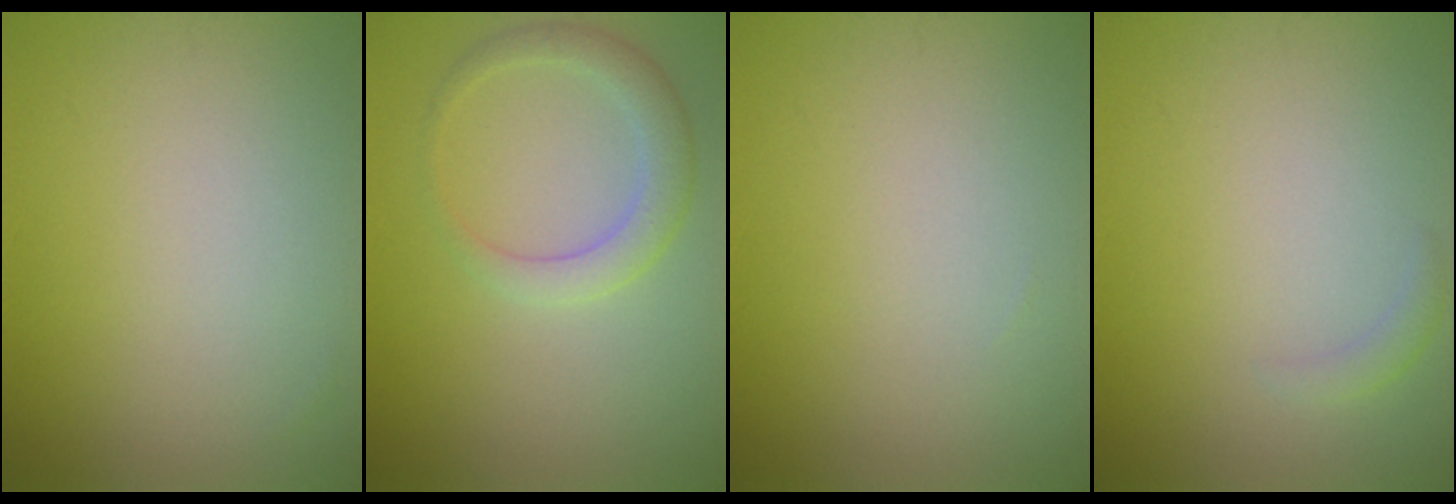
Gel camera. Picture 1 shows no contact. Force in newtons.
{"total": 2.8, "press": 2.8, "slide": 0.3}
{"total": 0.0}
{"total": 1.0, "press": 1.0, "slide": 0.1}